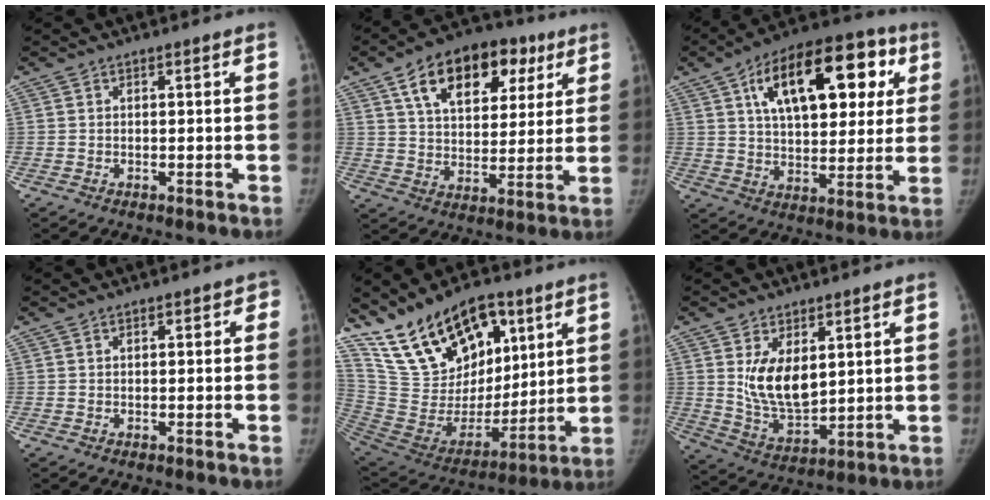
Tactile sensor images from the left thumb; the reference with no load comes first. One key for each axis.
{"total": 19.1, "fx": 9.1, "fy": 11.5, "fz": 12.2, "tx": -0.144, "ty": -0.004, "tz": 0.145}
{"total": 23.5, "fx": 8.6, "fy": 12.2, "fz": 18.1, "tx": -0.232, "ty": 0.014, "tz": 0.130}
{"total": 1.3, "fx": 0.1, "fy": 1.0, "fz": 0.9, "tx": 0.007, "ty": 0.006, "tz": -0.006}
{"total": 24.2, "fx": 14.1, "fy": 13.3, "fz": 14.6, "tx": -0.216, "ty": -0.044, "tz": 0.266}
{"total": 10.7, "fx": 3.0, "fy": 6.1, "fz": 8.2, "tx": -0.123, "ty": -0.030, "tz": 0.073}